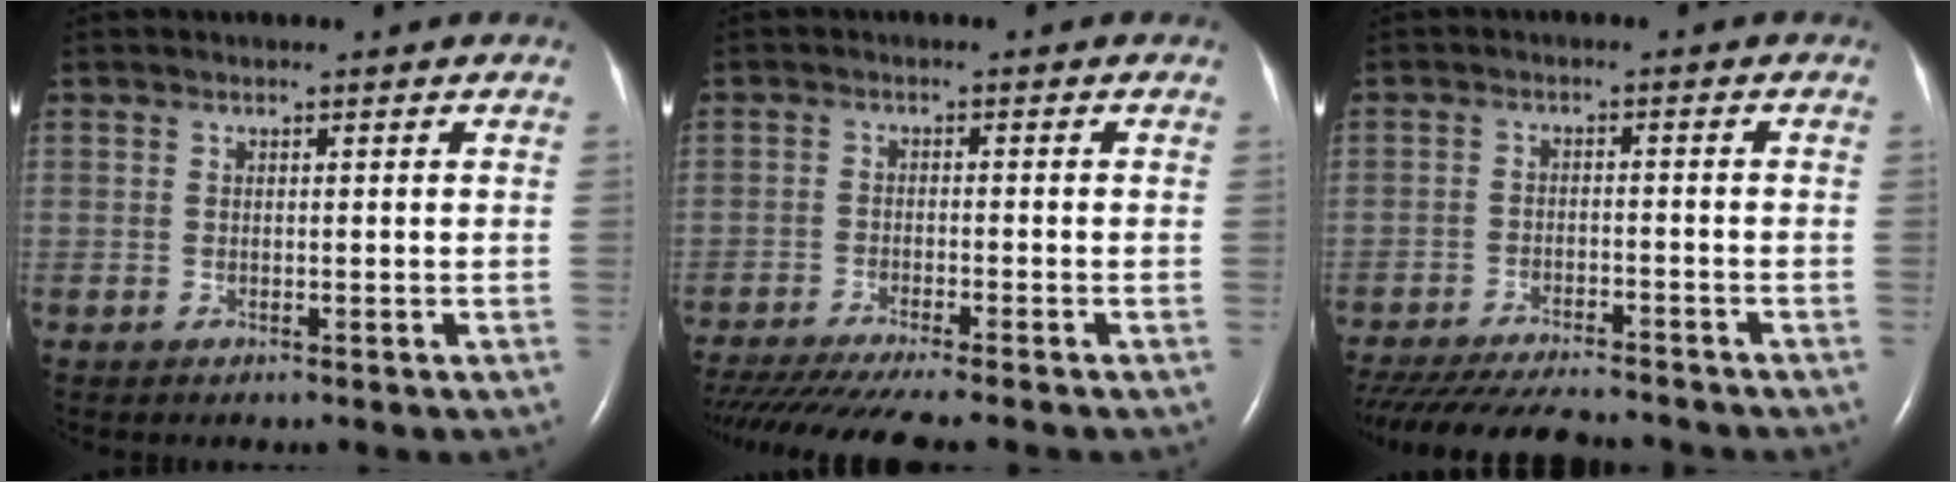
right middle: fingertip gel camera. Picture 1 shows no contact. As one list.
[{"total": 14.1, "force": [-12.3, 0.3, 6.9], "torque": [-0.106, -0.037, -0.189]}, {"total": 17.3, "force": [-15.5, 3.2, 7.1], "torque": [-0.167, -0.035, -0.225]}]